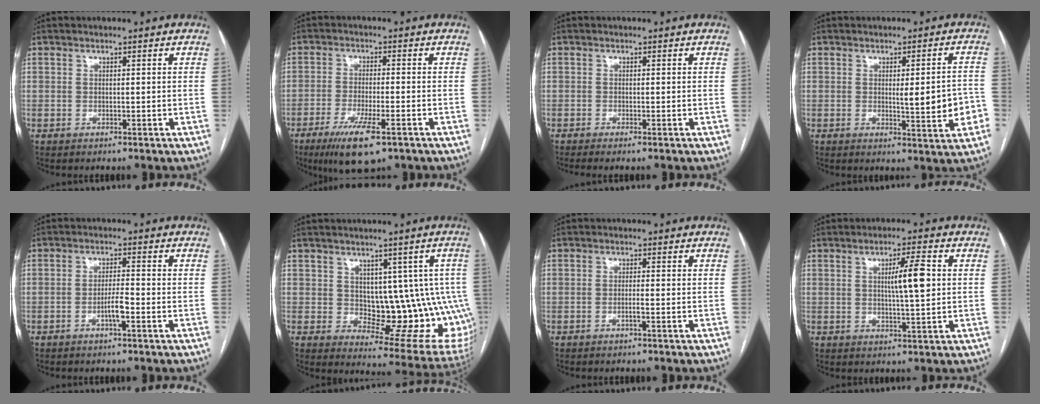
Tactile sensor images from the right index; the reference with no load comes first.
{"total": 9.2, "force": [-5.5, 1.6, 7.2], "torque": [-0.129, -0.021, -0.089]}
{"total": 1.3, "force": [-1.0, -0.1, 0.8], "torque": [-0.015, -0.002, -0.017]}
{"total": 7.7, "force": [-1.3, 1.2, 7.5], "torque": [-0.089, 0.001, -0.015]}
{"total": 3.2, "force": [-1.4, 0.2, 2.9], "torque": [-0.053, 0.000, -0.026]}
{"total": 13.7, "force": [0.8, 7.1, 11.6], "torque": [-0.120, 0.006, 0.029]}
{"total": 1.2, "force": [-0.6, -0.1, 1.1], "torque": [-0.021, 0.001, -0.011]}
{"total": 6.0, "force": [1.0, 0.4, 6.0], "torque": [-0.098, 0.004, 0.015]}